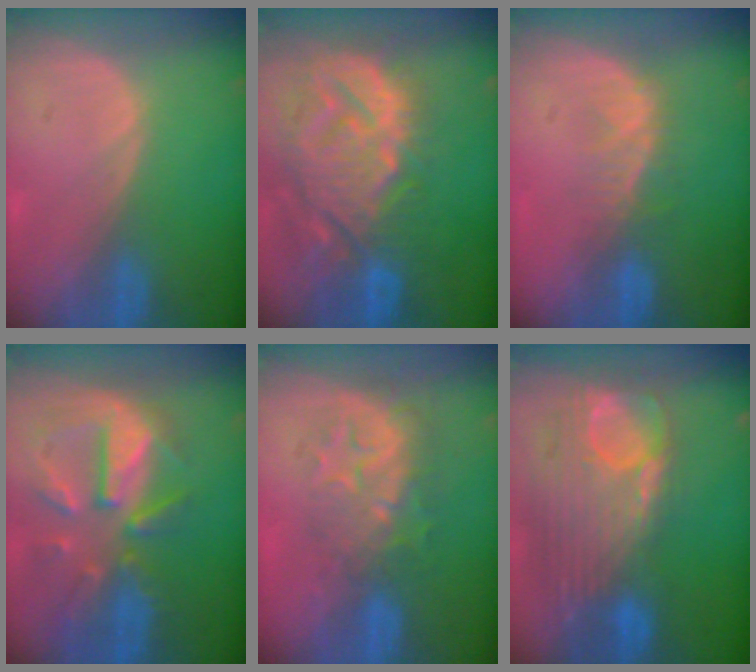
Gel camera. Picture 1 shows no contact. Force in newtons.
{"total": 14.4, "press": 12.3, "slide": 7.5}
{"total": 3.7, "press": 3.3, "slide": 1.6}
{"total": 10.8, "press": 9.6, "slide": 4.9}
{"total": 8.8, "press": 7.7, "slide": 4.2}
{"total": 12.7, "press": 10.7, "slide": 6.8}